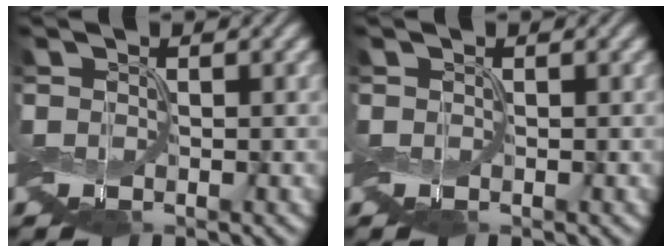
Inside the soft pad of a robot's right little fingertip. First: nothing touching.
{"total": 0.0}